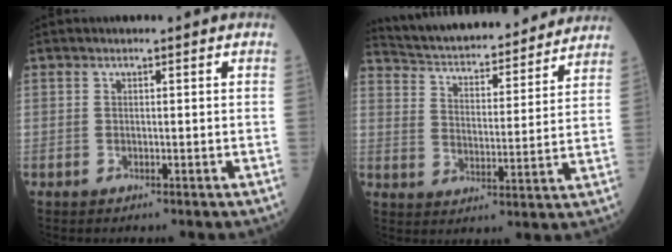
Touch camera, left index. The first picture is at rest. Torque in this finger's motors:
{"motor_torque": [-0.01, -1.01, 0.22, 0.10]}